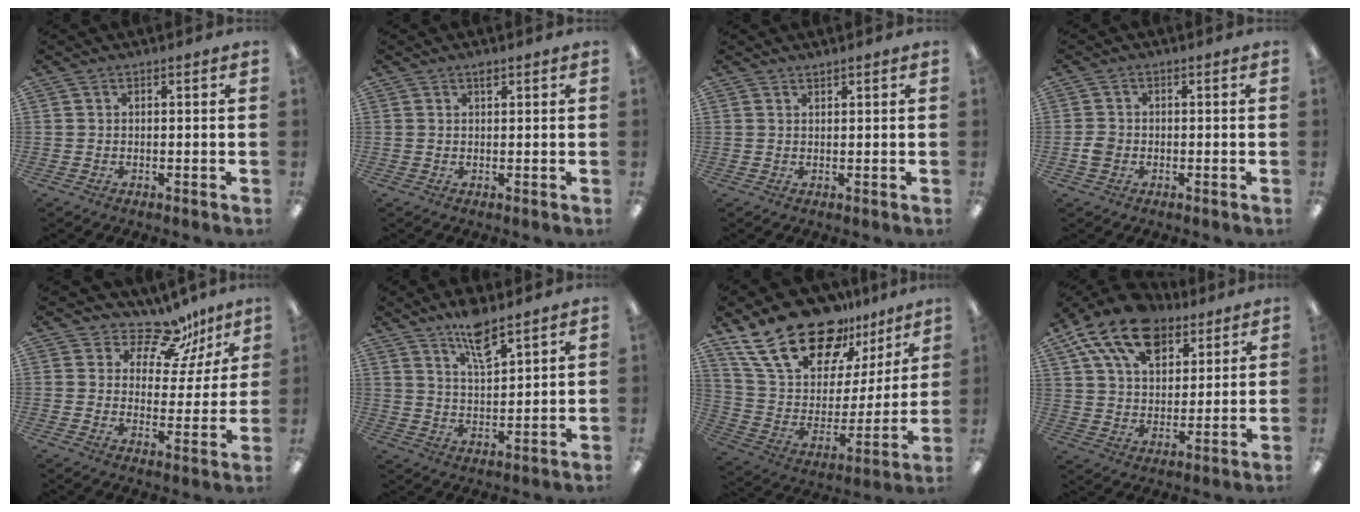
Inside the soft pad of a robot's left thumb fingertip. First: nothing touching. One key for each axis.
{"total": 1.2, "fx": 0.9, "fy": 0.4, "fz": 0.7, "tx": -0.017, "ty": 0.002, "tz": 0.016}
{"total": 0.9, "fx": 0.9, "fy": 0.1, "fz": 0.1, "tx": -0.003, "ty": -0.001, "tz": 0.018}
{"total": 2.5, "fx": -0.6, "fy": 2.1, "fz": 1.2, "tx": -0.022, "ty": 0.005, "tz": -0.012}
{"total": 12.6, "fx": 10.2, "fy": 5.7, "fz": 4.8, "tx": -0.073, "ty": -0.072, "tz": 0.185}
{"total": 8.4, "fx": 6.6, "fy": 2.2, "fz": 4.7, "tx": -0.078, "ty": -0.039, "tz": 0.114}
{"total": 24.7, "fx": 17.5, "fy": 12.3, "fz": 12.3, "tx": -0.228, "ty": -0.108, "tz": 0.320}
{"total": 17.5, "fx": 10.7, "fy": 10.1, "fz": 9.4, "tx": -0.160, "ty": -0.047, "tz": 0.194}